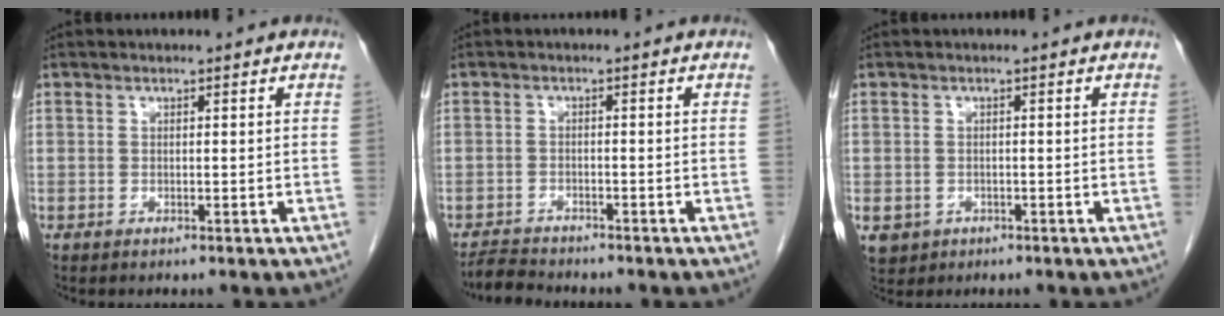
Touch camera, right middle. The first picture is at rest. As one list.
[{"total": 3.5, "force": [-3.4, 0.6, 0.4], "torque": [-0.010, -0.014, -0.061]}, {"total": 4.5, "force": [-2.0, 3.9, 1.1], "torque": [-0.025, -0.001, -0.026]}]